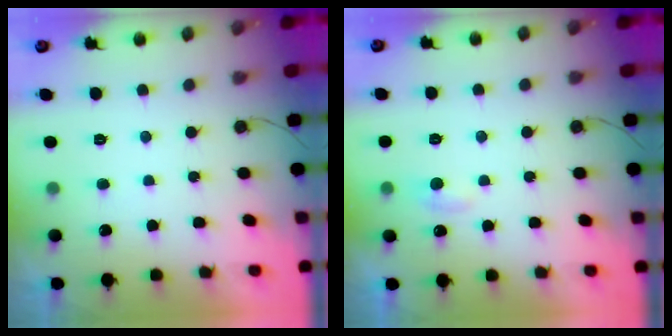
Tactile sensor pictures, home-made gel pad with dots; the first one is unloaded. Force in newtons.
{"total": 4.5, "press": 4.5, "slide": 0.6}